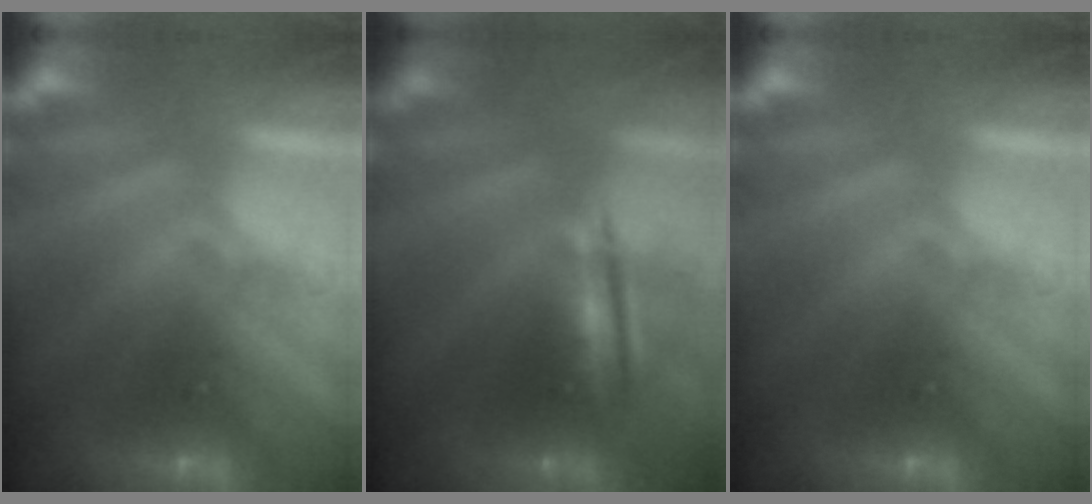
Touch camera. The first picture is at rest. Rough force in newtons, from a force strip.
{"total": 7.9}
{"total": 0.0}